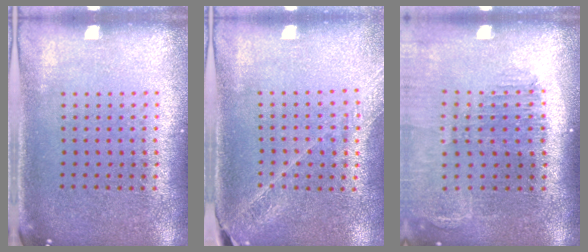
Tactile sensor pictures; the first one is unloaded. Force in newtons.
{"total": 1.6, "press": 1.6, "slide": 0.0}
{"total": 1.4, "press": 1.3, "slide": 0.3}